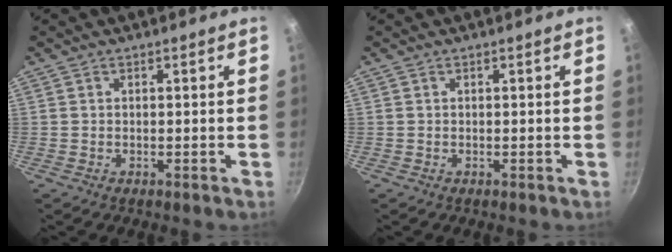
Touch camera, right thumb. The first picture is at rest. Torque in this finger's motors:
{"motor_torque": [-0.07, -0.07, 0.01, 0.01, 0.00]}